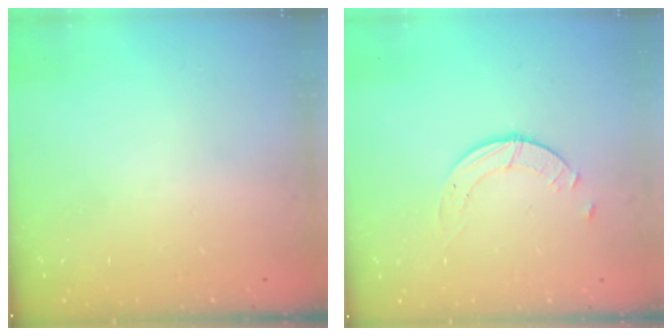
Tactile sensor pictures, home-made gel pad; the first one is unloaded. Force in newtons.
{"total": 1.8, "press": 1.8, "slide": 0.2}